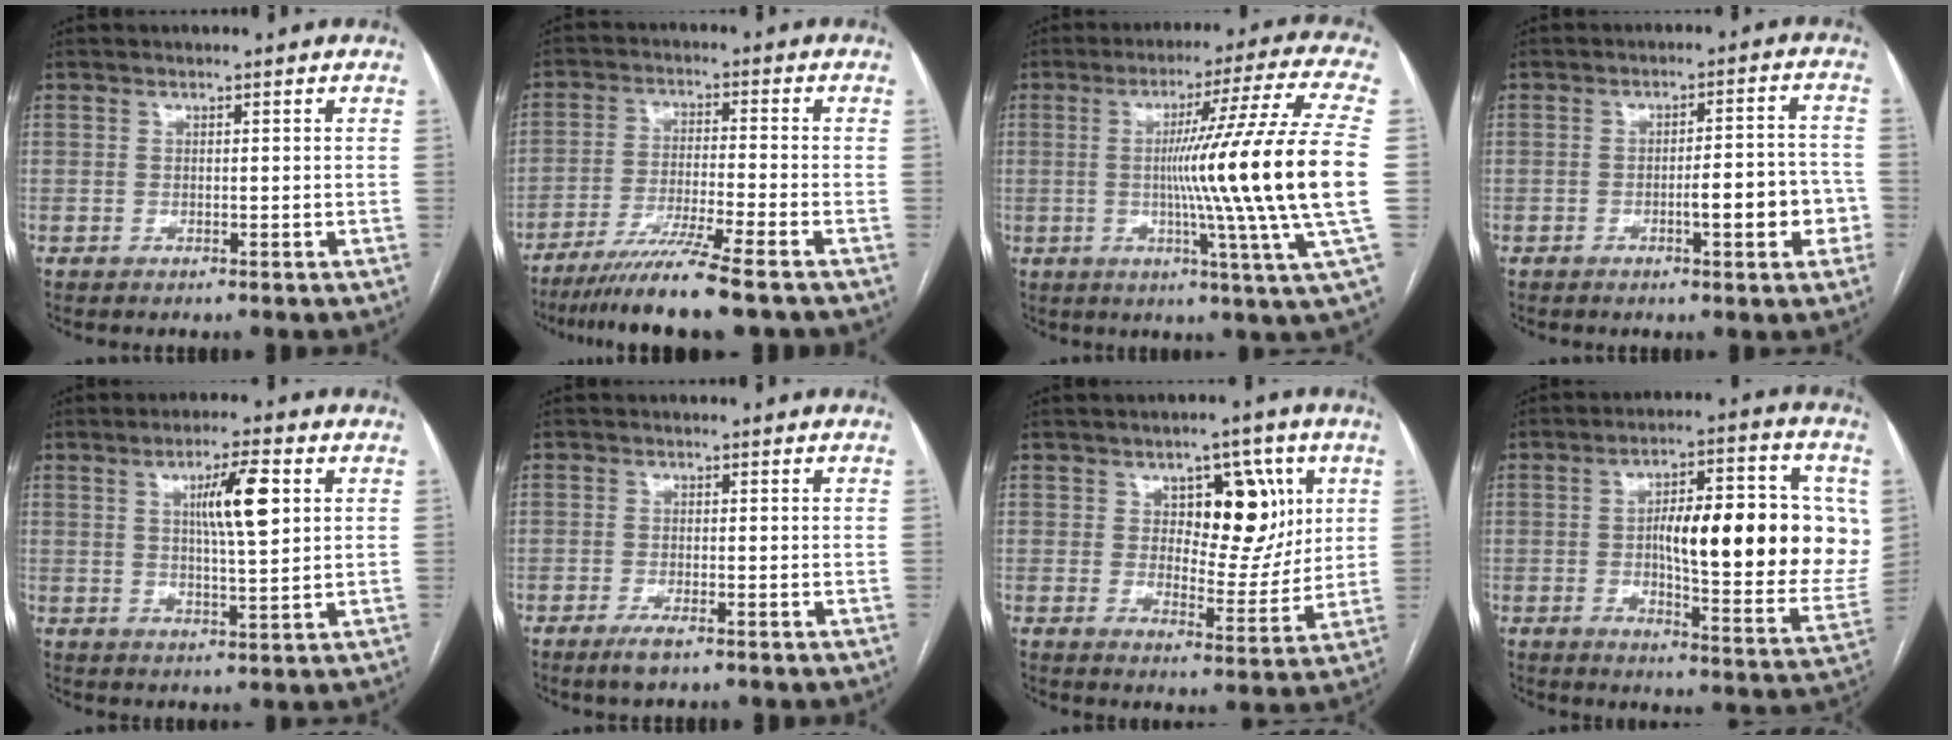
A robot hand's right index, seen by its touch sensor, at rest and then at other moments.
{"total": 10.2, "force": [-8.0, -1.6, 6.2], "torque": [-0.101, -0.035, -0.135]}
{"total": 20.6, "force": [-0.6, -3.2, 20.3], "torque": [-0.271, -0.010, -0.028]}
{"total": 7.4, "force": [-2.6, 1.5, 6.7], "torque": [-0.087, 0.021, -0.030]}
{"total": 7.9, "force": [2.4, 0.8, 7.4], "torque": [-0.126, 0.005, 0.041]}
{"total": 2.7, "force": [-1.8, 0.4, 2.0], "torque": [-0.040, -0.005, -0.033]}
{"total": 11.0, "force": [3.7, 5.5, 8.8], "torque": [-0.111, 0.015, 0.061]}
{"total": 22.1, "force": [2.5, 5.5, 21.3], "torque": [-0.259, 0.020, 0.040]}